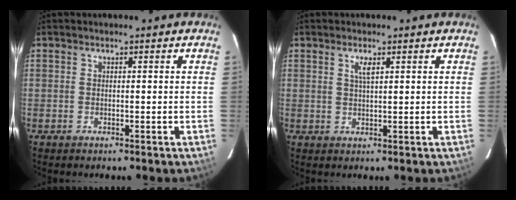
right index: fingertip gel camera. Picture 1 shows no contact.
{"total": 2.1, "force": [1.0, 0.5, 1.7], "torque": [-0.031, 0.001, 0.017]}